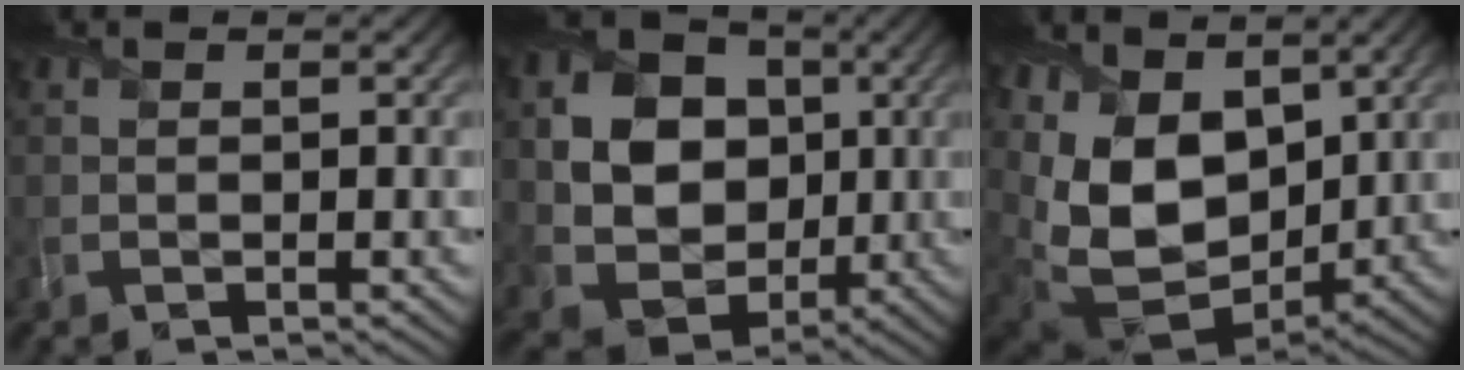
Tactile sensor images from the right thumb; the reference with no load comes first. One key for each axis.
{"total": 14.0, "fx": 1.7, "fy": 11.9, "fz": 7.1, "tx": -0.188, "ty": 0.005, "tz": 0.038}
{"total": 14.6, "fx": 3.6, "fy": 9.9, "fz": 10.1, "tx": -0.254, "ty": -0.014, "tz": 0.085}